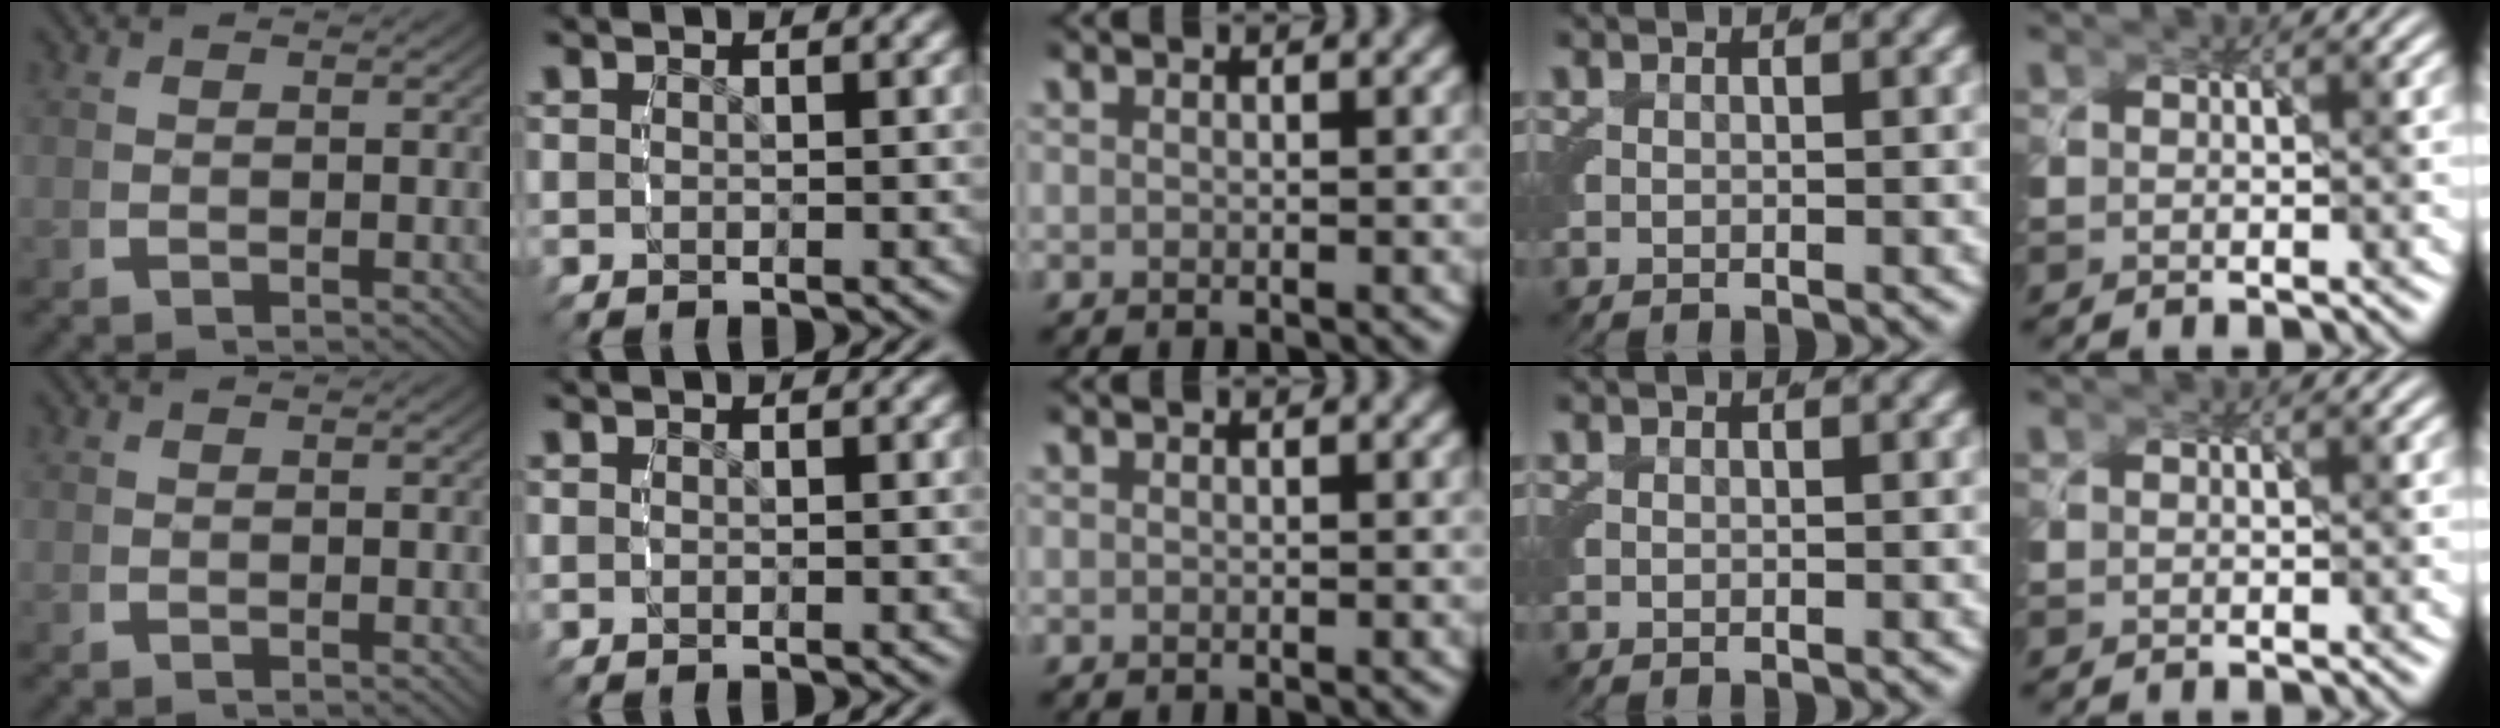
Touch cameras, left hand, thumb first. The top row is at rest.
{}